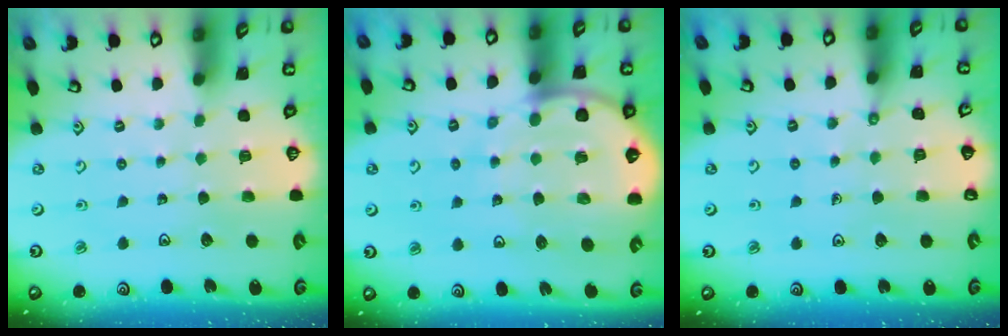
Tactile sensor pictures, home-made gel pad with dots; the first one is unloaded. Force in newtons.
{"total": 8.9, "press": 8.8, "slide": 1.3}
{"total": 5.7, "press": 5.7, "slide": 0.7}